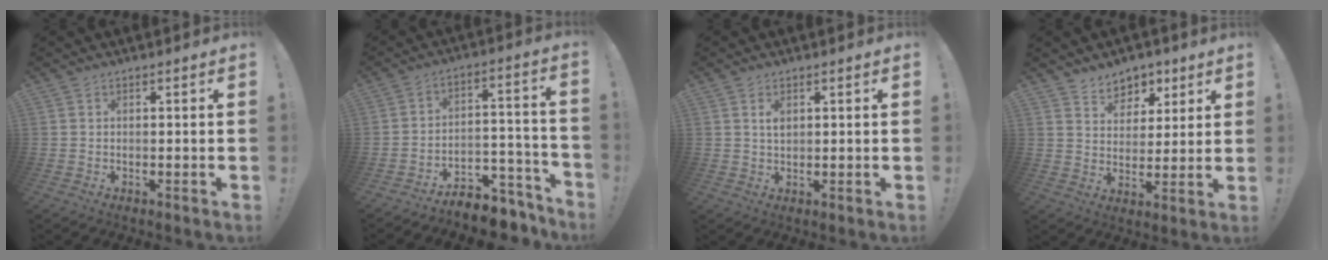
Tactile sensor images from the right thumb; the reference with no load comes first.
{"total": 9.0, "force": [-7.0, 4.5, 3.4], "torque": [-0.017, 0.038, -0.121]}
{"total": 2.4, "force": [1.0, 1.3, 1.8], "torque": [-0.022, -0.004, 0.015]}
{"total": 7.7, "force": [5.1, 5.7, 0.9], "torque": [-0.006, -0.041, 0.102]}